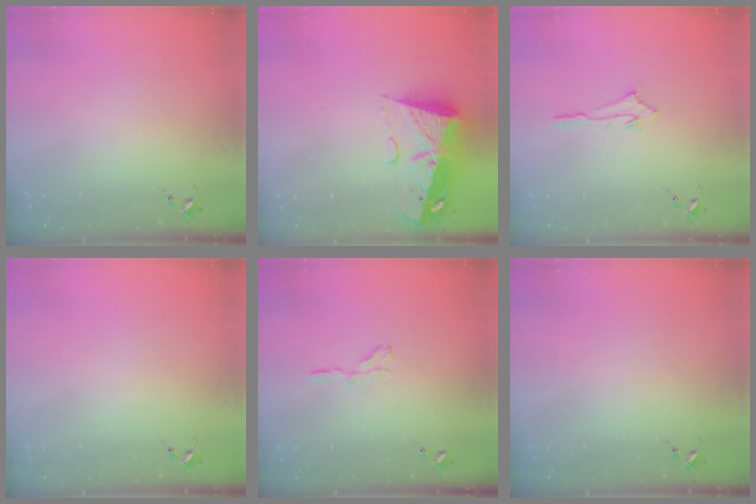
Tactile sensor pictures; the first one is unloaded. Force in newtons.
{"total": 14.8, "press": 14.7, "slide": 1.8}
{"total": 2.5, "press": 2.5, "slide": 0.2}
{"total": 0.0}
{"total": 3.8, "press": 3.8, "slide": 0.3}
{"total": 0.0}